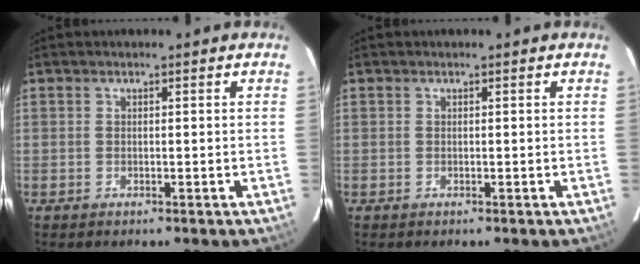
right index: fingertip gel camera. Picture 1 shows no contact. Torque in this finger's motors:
{"motor_torque": [0.00, 0.00, 0.00, 0.00]}